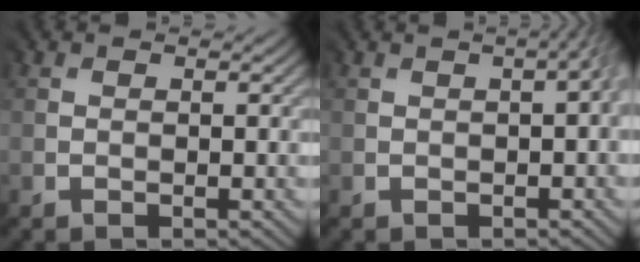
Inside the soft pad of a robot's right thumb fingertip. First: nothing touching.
{"total": 2.0, "force": [-0.8, 0.1, 1.8], "torque": [-0.005, 0.011, -0.014]}